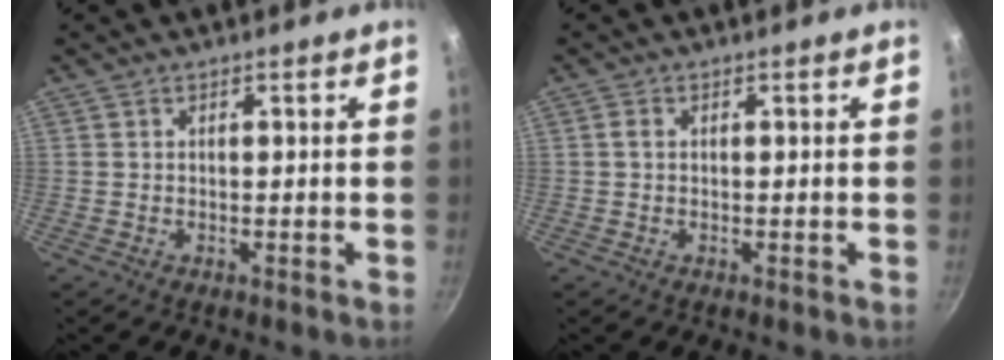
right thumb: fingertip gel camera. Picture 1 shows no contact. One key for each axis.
{"total": 1.0, "fx": 0.1, "fy": 0.7, "fz": 0.8, "tx": -0.015, "ty": 0.004, "tz": 0.001}